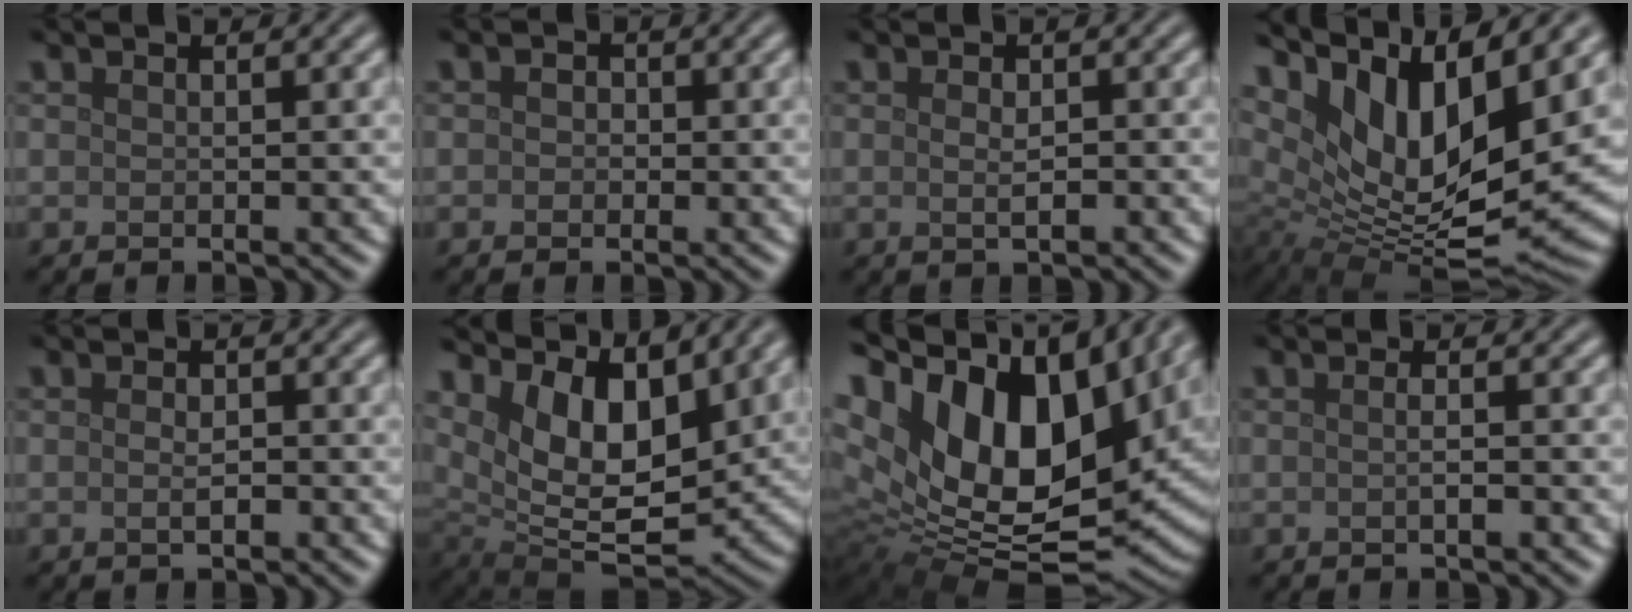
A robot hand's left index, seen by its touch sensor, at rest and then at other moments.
{"total": 1.3, "force": [0.2, 1.2, 0.7], "torque": [-0.001, 0.001, -0.013]}
{"total": 1.6, "force": [-0.1, 0.6, 1.5], "torque": [-0.029, -0.002, -0.001]}
{"total": 13.4, "force": [5.5, 5.4, 10.9], "torque": [-0.192, -0.004, 0.106]}
{"total": 1.5, "force": [-0.4, 0.7, 1.3], "torque": [-0.024, 0.000, -0.007]}
{"total": 10.3, "force": [4.8, 5.0, 7.6], "torque": [-0.142, -0.010, 0.085]}
{"total": 19.6, "force": [4.9, 11.8, 14.8], "torque": [-0.280, 0.001, 0.105]}
{"total": 1.7, "force": [-0.1, 0.6, 1.6], "torque": [-0.011, -0.002, -0.006]}